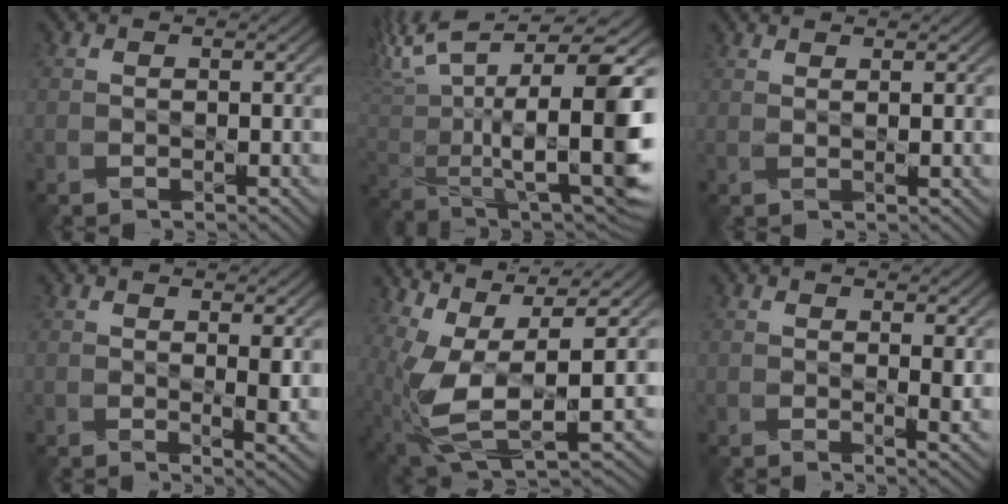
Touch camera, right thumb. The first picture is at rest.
{"total": 15.5, "force": [1.5, 5.2, 14.5], "torque": [-0.266, 0.005, 0.037]}
{"total": 1.8, "force": [1.6, -0.8, 0.4], "torque": [-0.014, 0.008, 0.032]}
{"total": 2.7, "force": [0.8, 0.7, 2.5], "torque": [-0.041, 0.000, 0.015]}
{"total": 10.5, "force": [2.4, 2.6, 9.9], "torque": [-0.220, 0.011, 0.063]}
{"total": 2.0, "force": [0.6, 0.5, 1.9], "torque": [-0.031, 0.000, 0.012]}